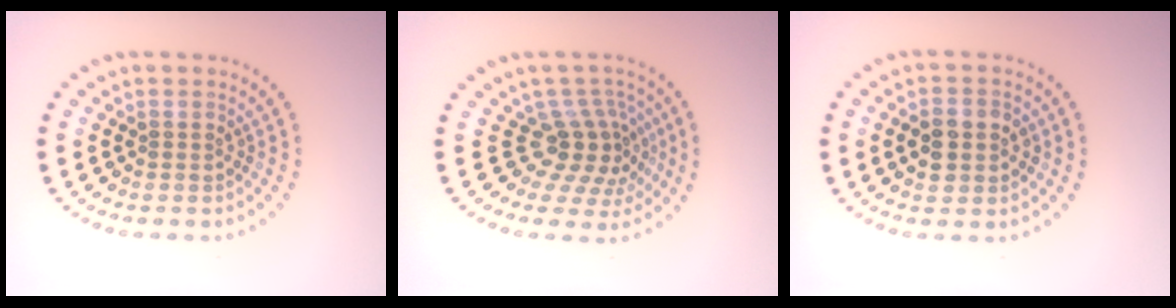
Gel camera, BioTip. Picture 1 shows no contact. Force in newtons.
{"total": 4.0, "press": 2.8, "slide": 2.8}
{"total": 3.0, "press": 3.0, "slide": 0.3}